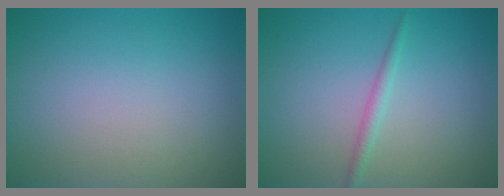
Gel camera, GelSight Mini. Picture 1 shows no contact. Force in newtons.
{"total": 1.2, "press": 1.2, "slide": 0.1}